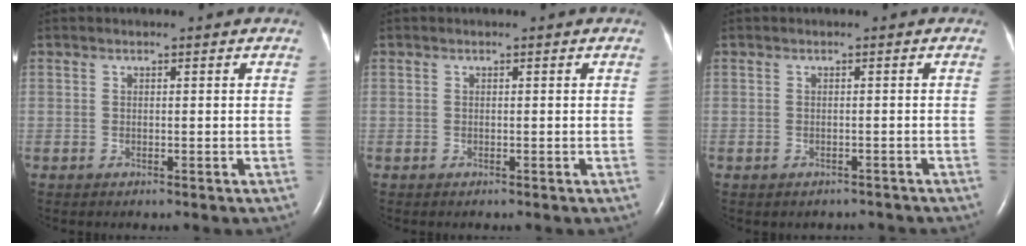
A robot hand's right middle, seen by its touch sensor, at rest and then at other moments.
{"total": 0.0}
{"total": 2.3, "force": [-2.0, 1.1, 0.1], "torque": [-0.003, 0.003, -0.025]}